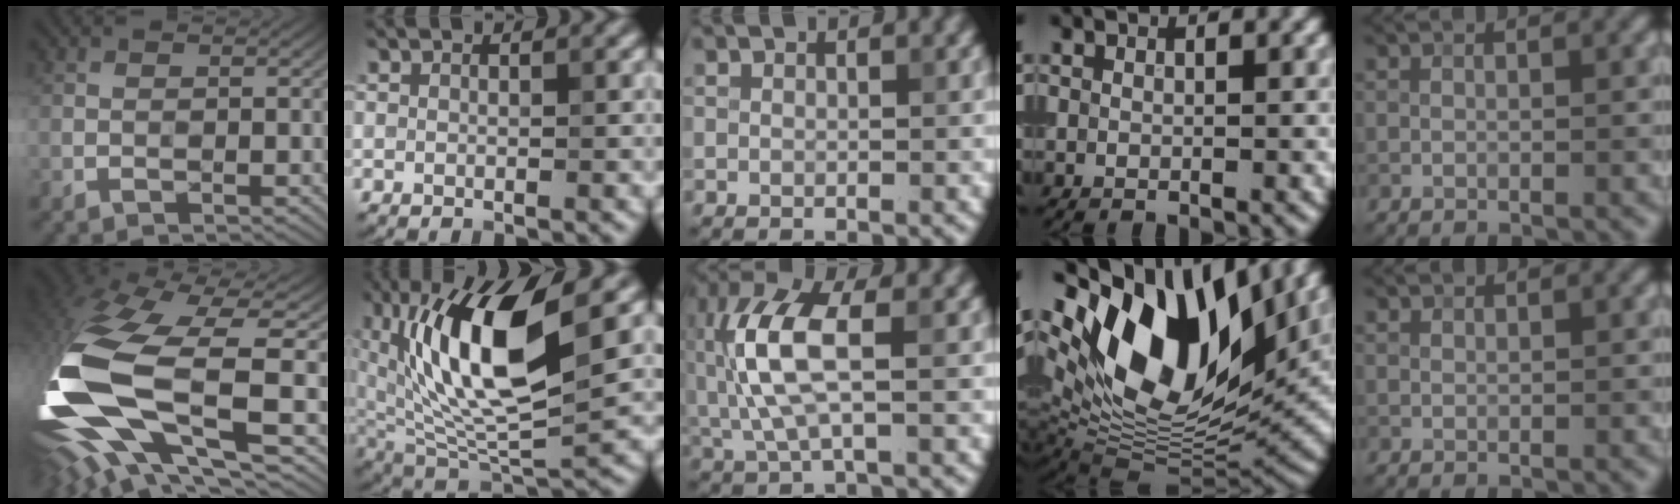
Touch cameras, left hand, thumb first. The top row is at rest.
{"thumb": {"total": 18.5, "force": [-2.2, 8.1, 16.6], "torque": [-0.384, -0.066, -0.012]}, "index": {"total": 13.0, "force": [3.8, 4.8, 11.4], "torque": [-0.201, 0.006, 0.064]}, "middle": {"total": 7.5, "force": [0.5, 2.8, 6.9], "torque": [-0.165, 0.014, 0.005]}, "ring": {"total": 17.2, "force": [7.0, 9.2, 12.7], "torque": [-0.242, 0.019, 0.121]}, "little": {"total": 0.5, "force": [0.5, 0.1, 0.1], "torque": [-0.002, 0.000, 0.010]}}